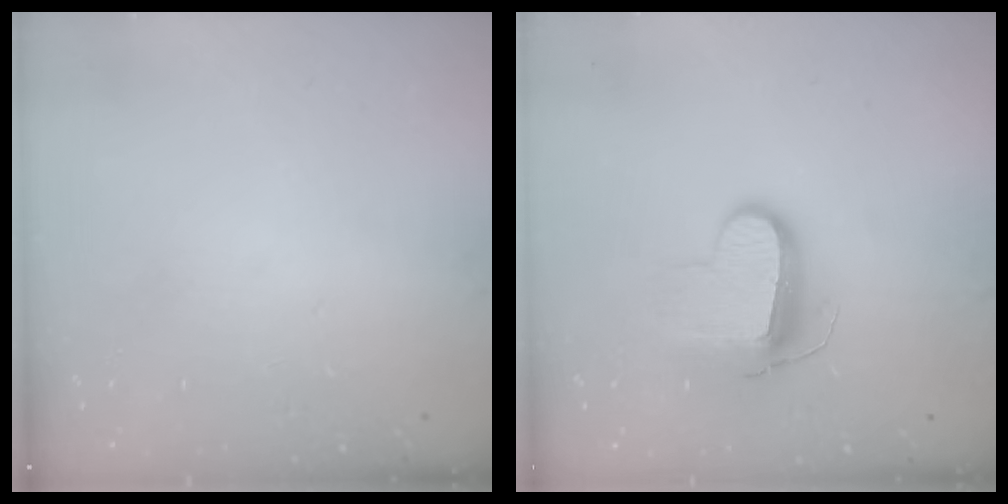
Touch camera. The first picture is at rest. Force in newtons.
{"total": 10.3, "press": 10.2, "slide": 1.3}